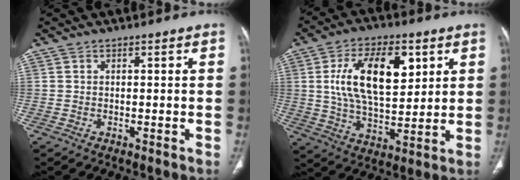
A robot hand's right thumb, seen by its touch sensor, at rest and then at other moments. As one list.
[{"total": 17.6, "force": [5.0, 9.2, 14.1], "torque": [-0.220, -0.014, 0.094]}]